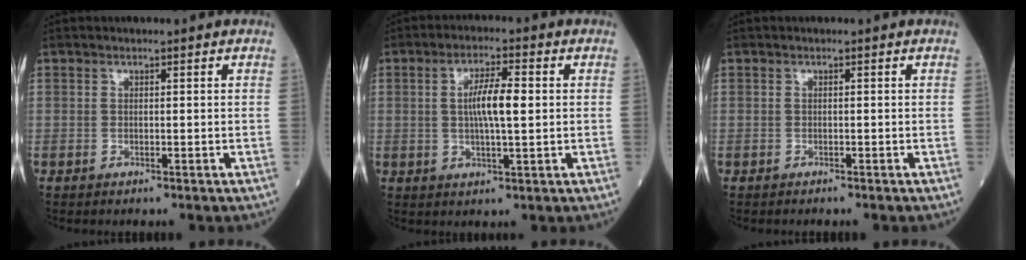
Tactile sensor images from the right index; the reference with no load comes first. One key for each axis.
{"total": 6.5, "fx": 0.7, "fy": 1.0, "fz": 6.3, "tx": -0.112, "ty": 0.008, "tz": 0.012}
{"total": 0.0}